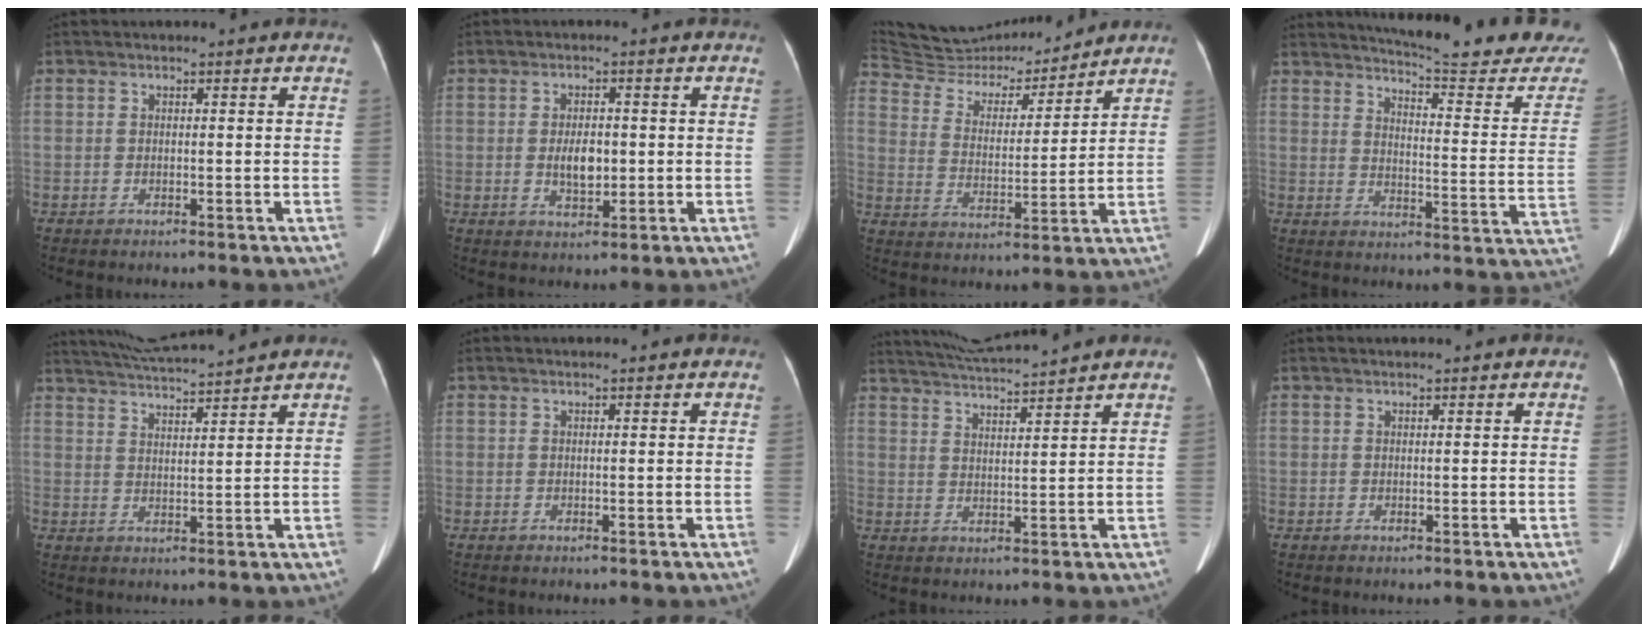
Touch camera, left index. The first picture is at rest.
{"total": 3.8, "force": [-0.5, 1.9, 3.3], "torque": [-0.060, -0.008, -0.005]}
{"total": 16.9, "force": [16.0, 4.4, 3.1], "torque": [-0.076, -0.003, 0.272]}
{"total": 21.7, "force": [20.8, 0.5, 6.0], "torque": [-0.085, -0.129, 0.237]}
{"total": 9.0, "force": [8.5, -1.2, 2.7], "torque": [-0.060, 0.010, 0.137]}
{"total": 0.0}
{"total": 8.0, "force": [7.6, -1.6, 2.2], "torque": [-0.053, 0.005, 0.128]}
{"total": 1.2, "force": [1.0, 0.1, 0.6], "torque": [-0.008, 0.013, 0.015]}